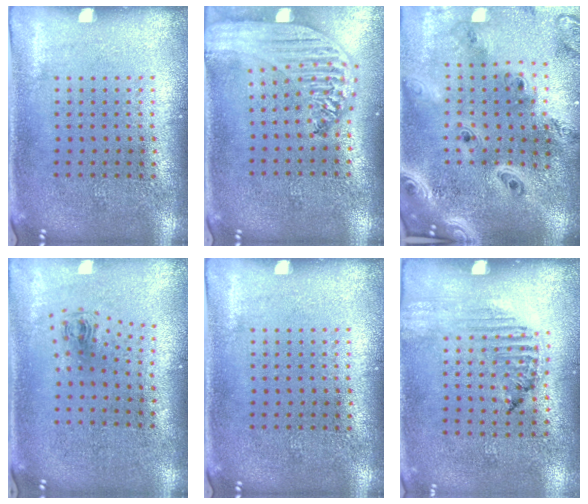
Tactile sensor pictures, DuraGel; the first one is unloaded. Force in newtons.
{"total": 2.8, "press": 2.2, "slide": 1.6}
{"total": 4.1, "press": 3.1, "slide": 2.7}
{"total": 0.7, "press": 0.4, "slide": 0.6}
{"total": 0.0}
{"total": 1.2, "press": 1.1, "slide": 0.2}